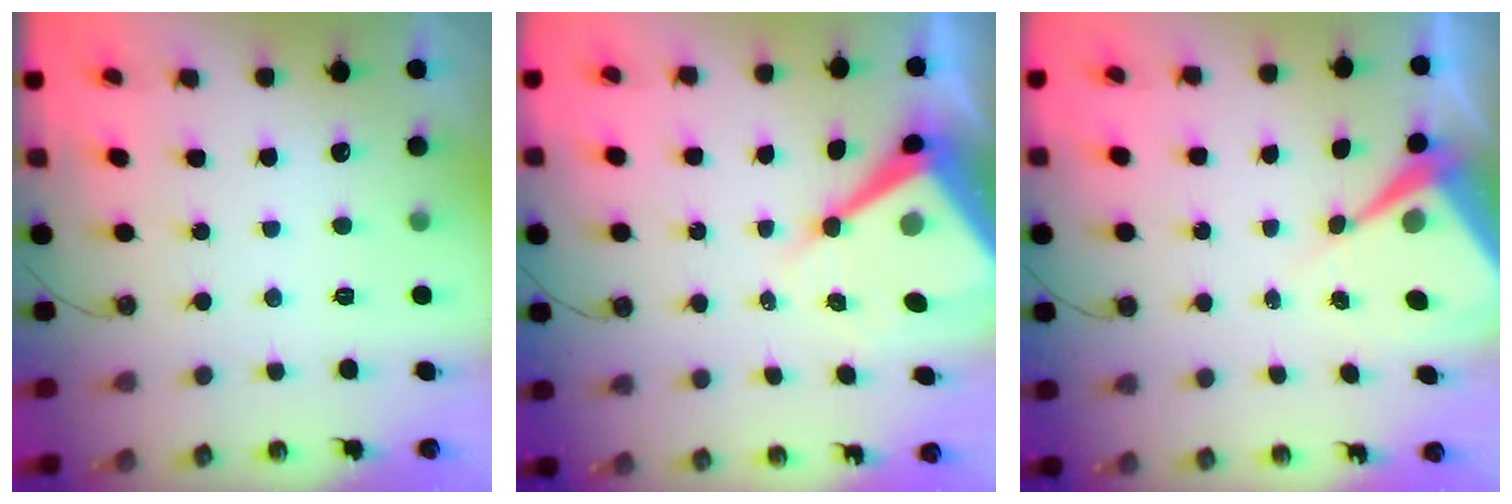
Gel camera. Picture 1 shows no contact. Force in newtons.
{"total": 13.4, "press": 13.4, "slide": 1.2}
{"total": 7.8, "press": 7.7, "slide": 0.9}